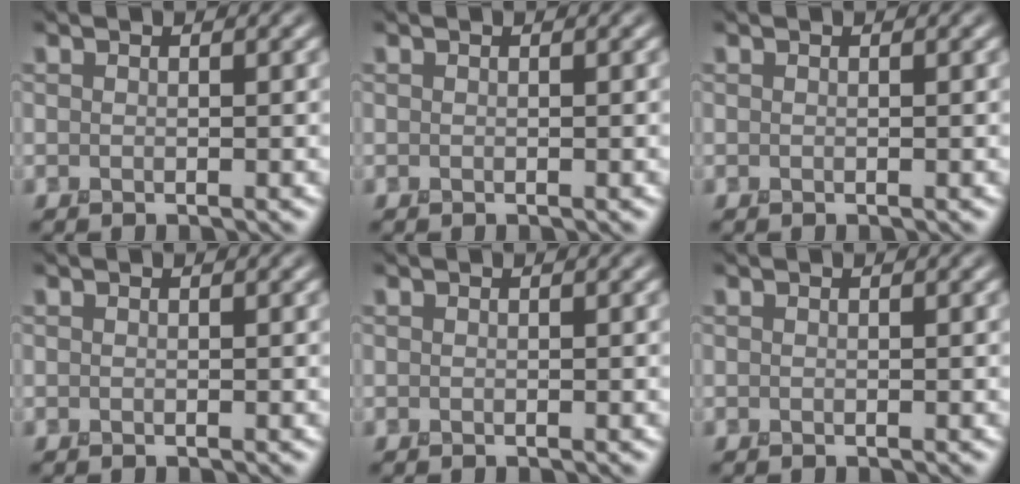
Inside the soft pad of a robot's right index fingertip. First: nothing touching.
{"total": 0.0}
{"total": 0.0}
{"total": 0.0}
{"total": 0.0}
{"total": 0.0}